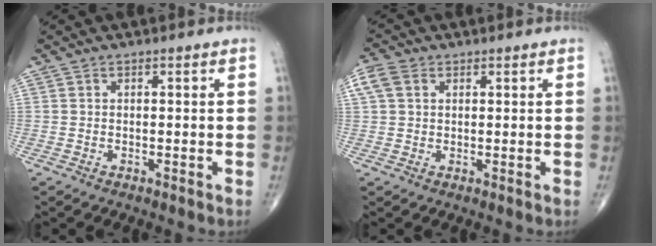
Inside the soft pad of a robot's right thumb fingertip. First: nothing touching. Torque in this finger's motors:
{"motor_torque": [-0.37, 0.43, 0.29, 0.02, 0.05]}